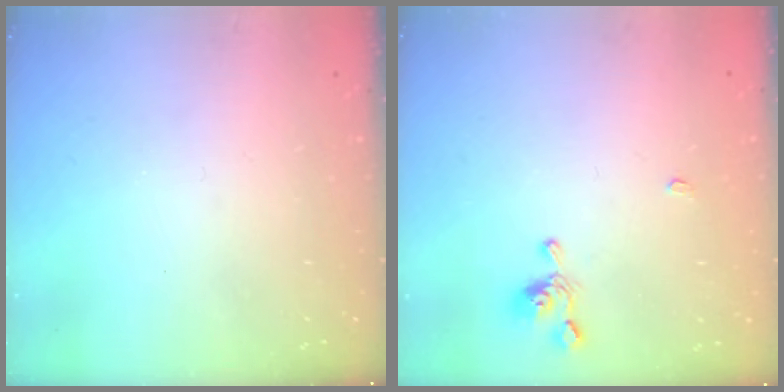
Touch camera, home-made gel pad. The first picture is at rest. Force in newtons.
{"total": 3.0, "press": 3.0, "slide": 0.2}